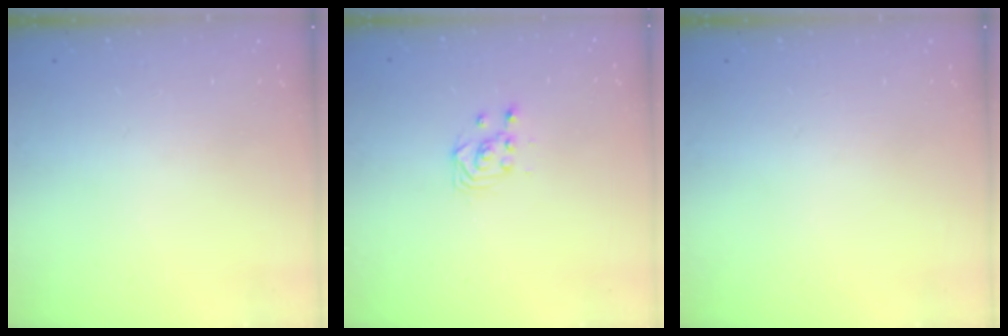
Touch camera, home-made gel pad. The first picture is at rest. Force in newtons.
{"total": 3.4, "press": 3.3, "slide": 0.3}
{"total": 0.0}